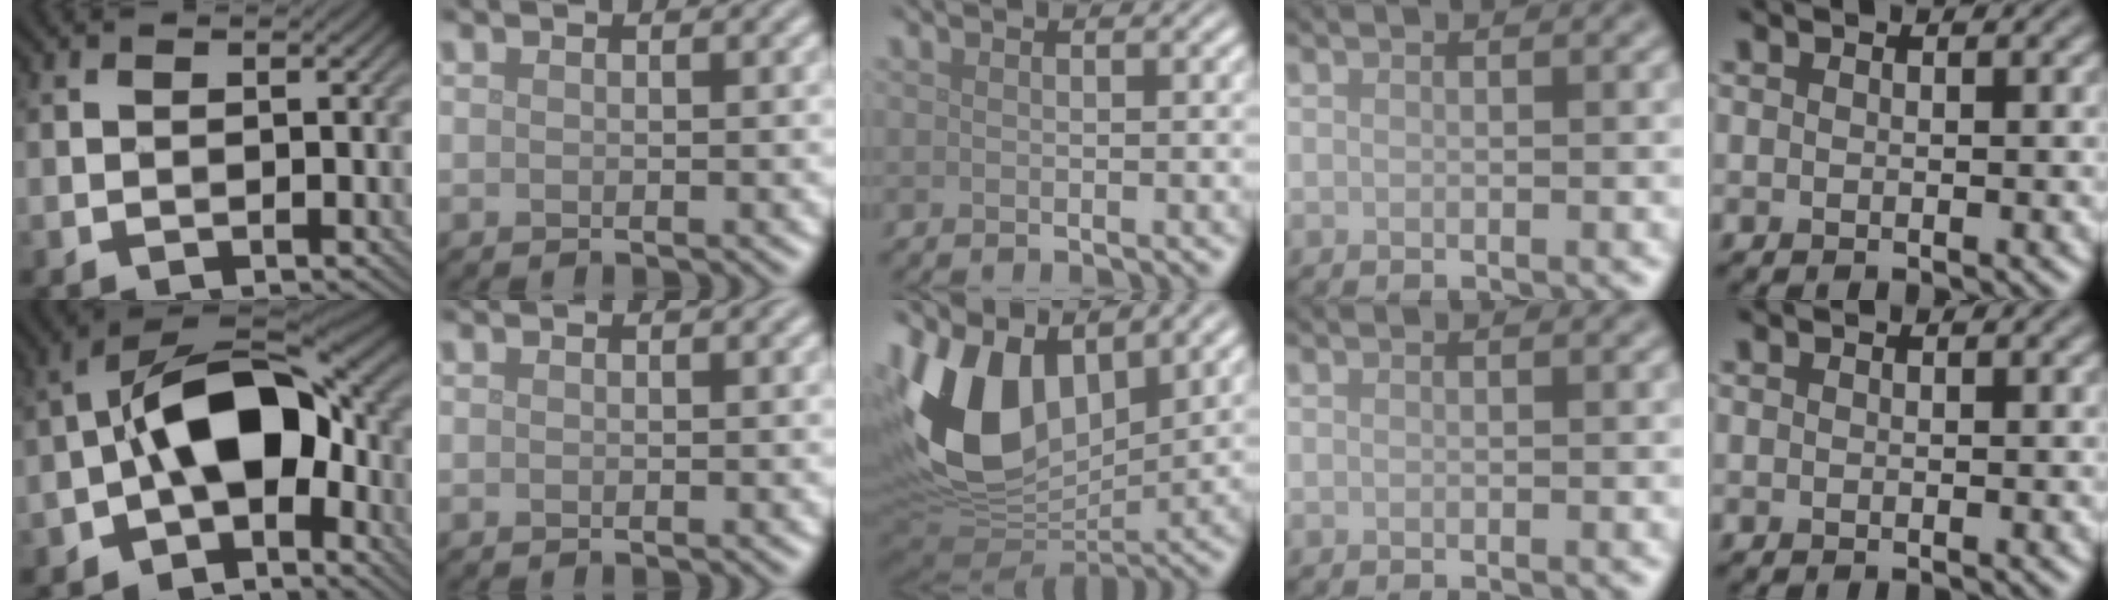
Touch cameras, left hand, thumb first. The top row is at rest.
{"thumb": {"total": 12.7, "force": [-2.5, 7.0, 10.3], "torque": [-0.163, 0.021, -0.061]}, "middle": {"total": 12.3, "force": [3.3, 7.6, 9.0], "torque": [-0.200, -0.002, 0.056]}}